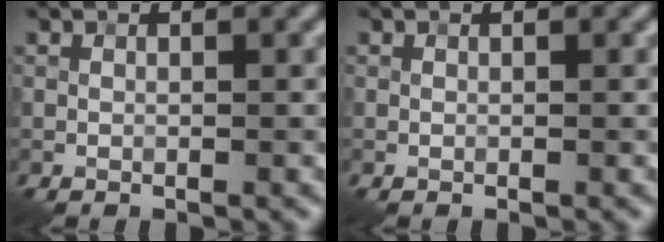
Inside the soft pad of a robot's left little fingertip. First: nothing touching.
{"total": 0.0}